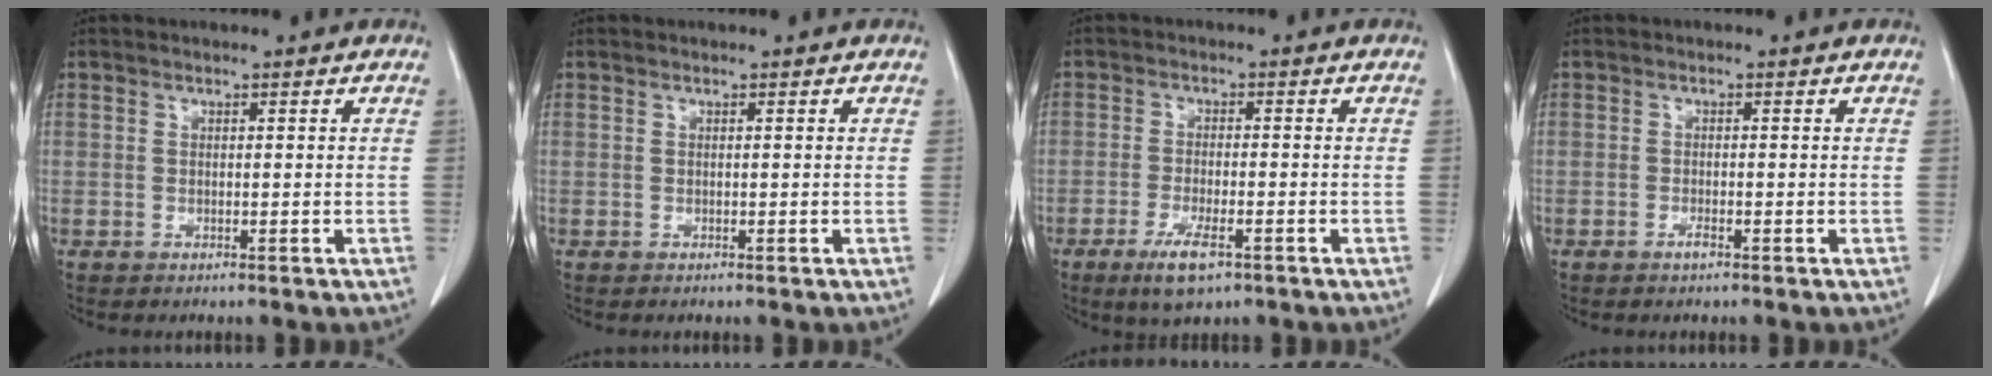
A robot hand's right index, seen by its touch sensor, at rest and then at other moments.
{"total": 0.0}
{"total": 5.8, "force": [-3.3, 1.4, 4.5], "torque": [-0.089, -0.011, -0.052]}
{"total": 1.0, "force": [-0.7, 0.0, 0.7], "torque": [-0.016, -0.001, -0.012]}